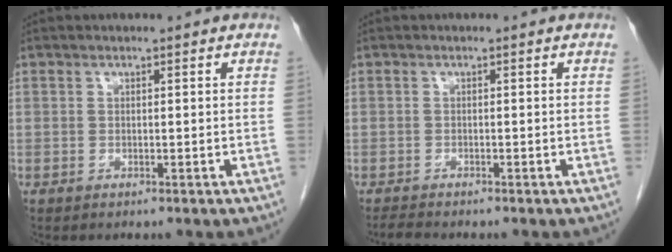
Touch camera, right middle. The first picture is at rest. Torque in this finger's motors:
{"motor_torque": [0.08, -0.03, -0.04, 0.00]}